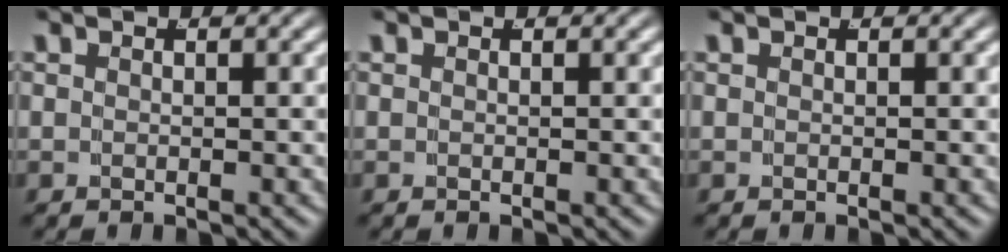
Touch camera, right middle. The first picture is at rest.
{"total": 0.0}
{"total": 0.0}